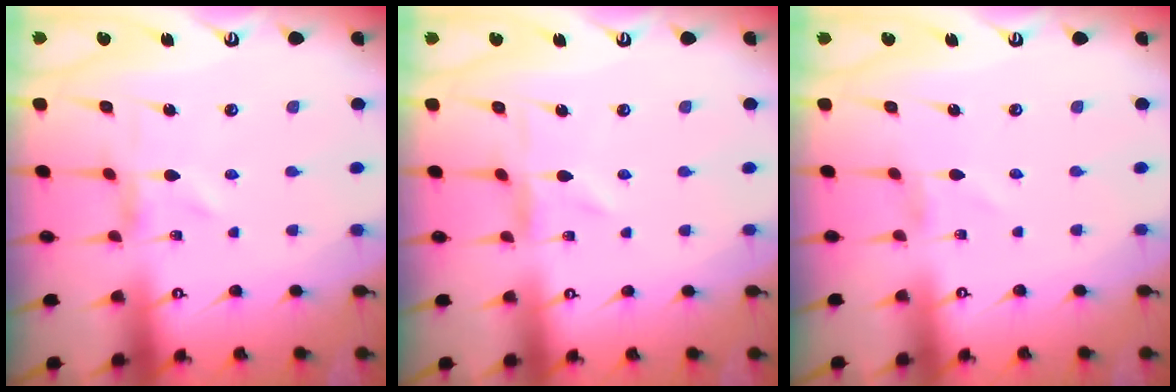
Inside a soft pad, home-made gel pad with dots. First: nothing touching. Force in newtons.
{"total": 0.0}
{"total": 1.3, "press": 1.2, "slide": 0.1}